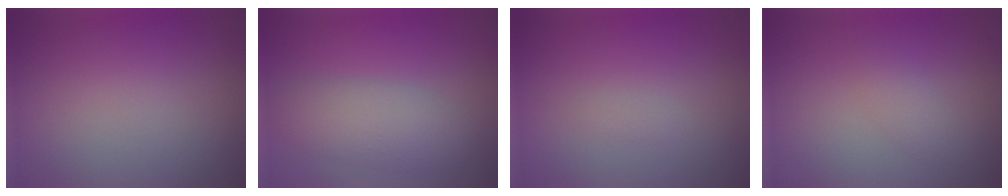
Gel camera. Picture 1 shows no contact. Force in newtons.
{"total": 4.1, "press": 4.1, "slide": 0.3}
{"total": 0.6, "press": 0.6, "slide": 0.0}
{"total": 2.5, "press": 2.4, "slide": 0.3}